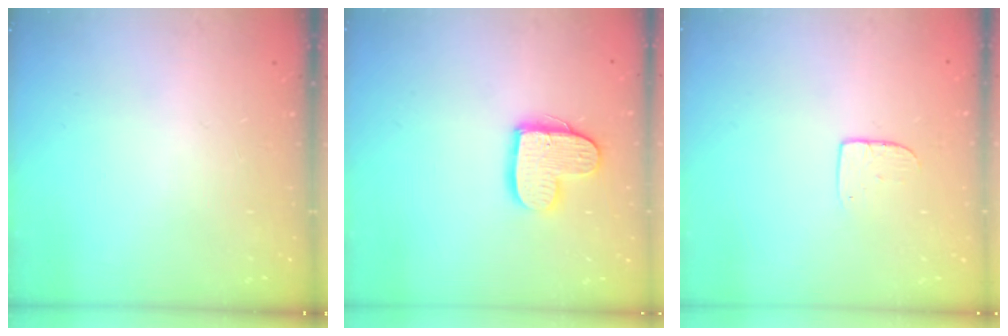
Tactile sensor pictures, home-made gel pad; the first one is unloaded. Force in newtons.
{"total": 13.4, "press": 13.3, "slide": 1.2}
{"total": 5.0, "press": 5.0, "slide": 0.4}